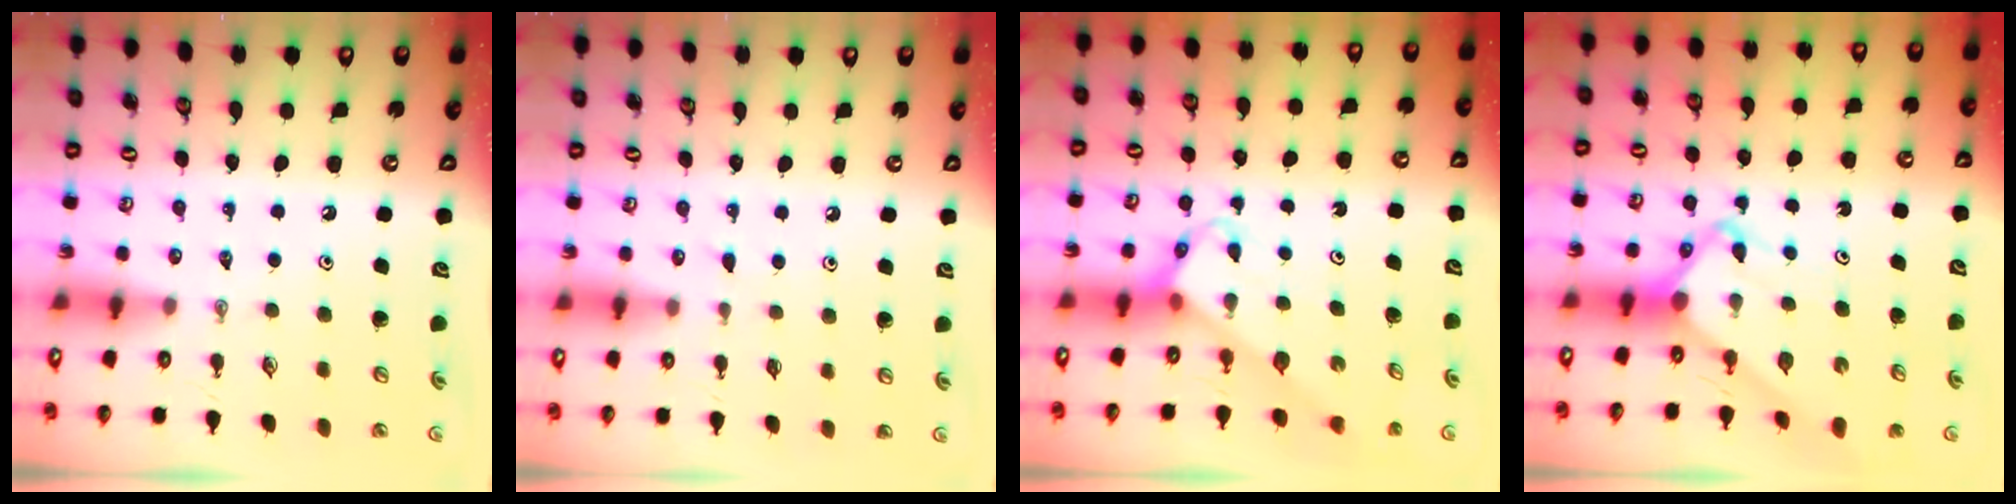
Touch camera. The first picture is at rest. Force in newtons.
{"total": 4.5, "press": 4.5, "slide": 0.5}
{"total": 3.7, "press": 3.7, "slide": 0.1}
{"total": 6.3, "press": 6.3, "slide": 0.5}